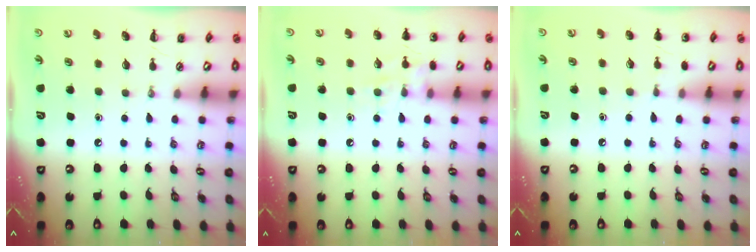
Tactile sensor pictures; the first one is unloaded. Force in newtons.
{"total": 9.1, "press": 9.0, "slide": 1.5}
{"total": 4.0, "press": 3.8, "slide": 1.2}